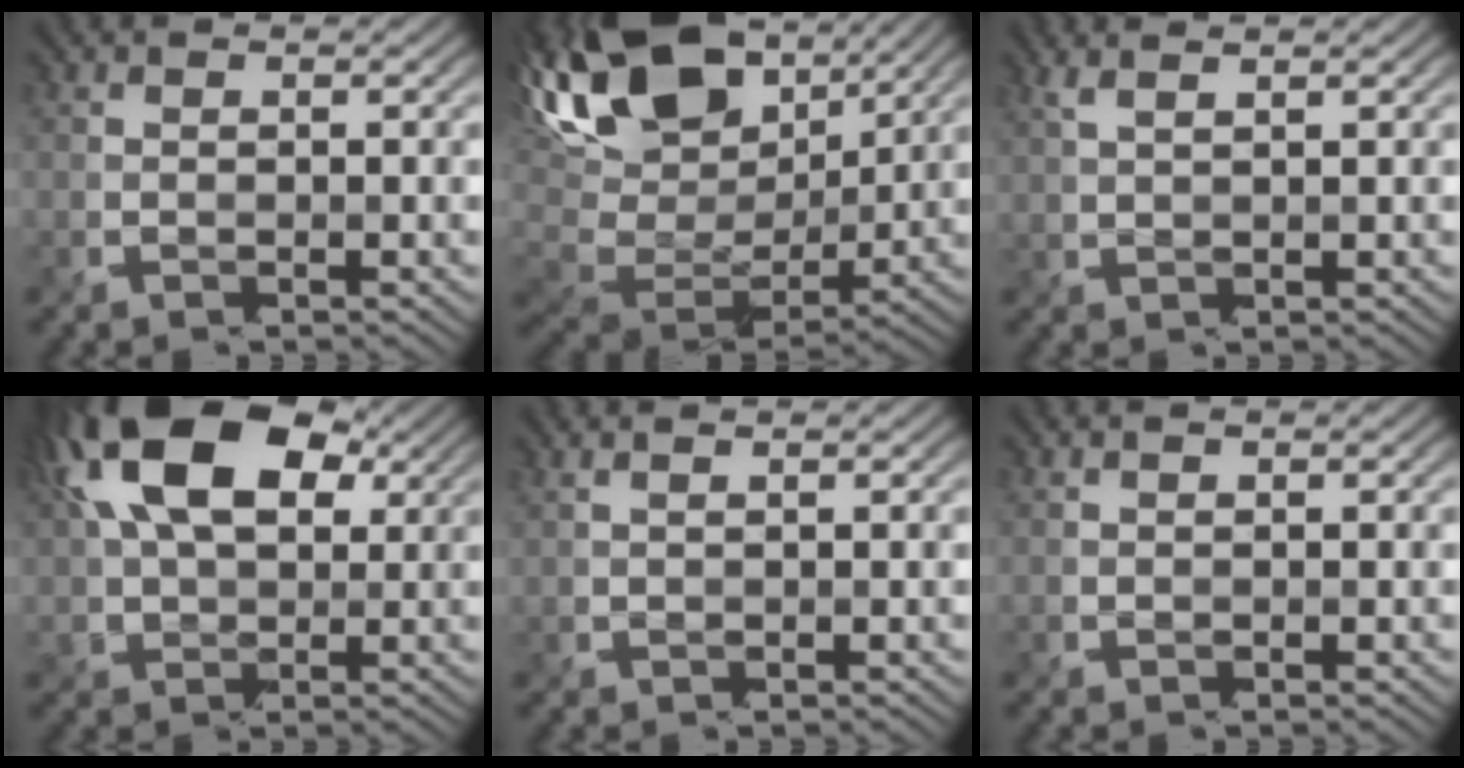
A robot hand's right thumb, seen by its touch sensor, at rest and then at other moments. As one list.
[{"total": 18.2, "force": [9.3, 8.8, 12.9], "torque": [-0.301, 0.034, 0.171]}, {"total": 2.3, "force": [1.8, -0.5, 1.4], "torque": [-0.047, 0.003, 0.051]}, {"total": 16.7, "force": [6.2, 9.1, 12.6], "torque": [-0.251, 0.048, 0.091]}, {"total": 1.6, "force": [1.3, -0.6, 0.6], "torque": [-0.024, 0.001, 0.038]}, {"total": 0.6, "force": [0.4, -0.4, -0.1], "torque": [-0.004, -0.006, 0.014]}]